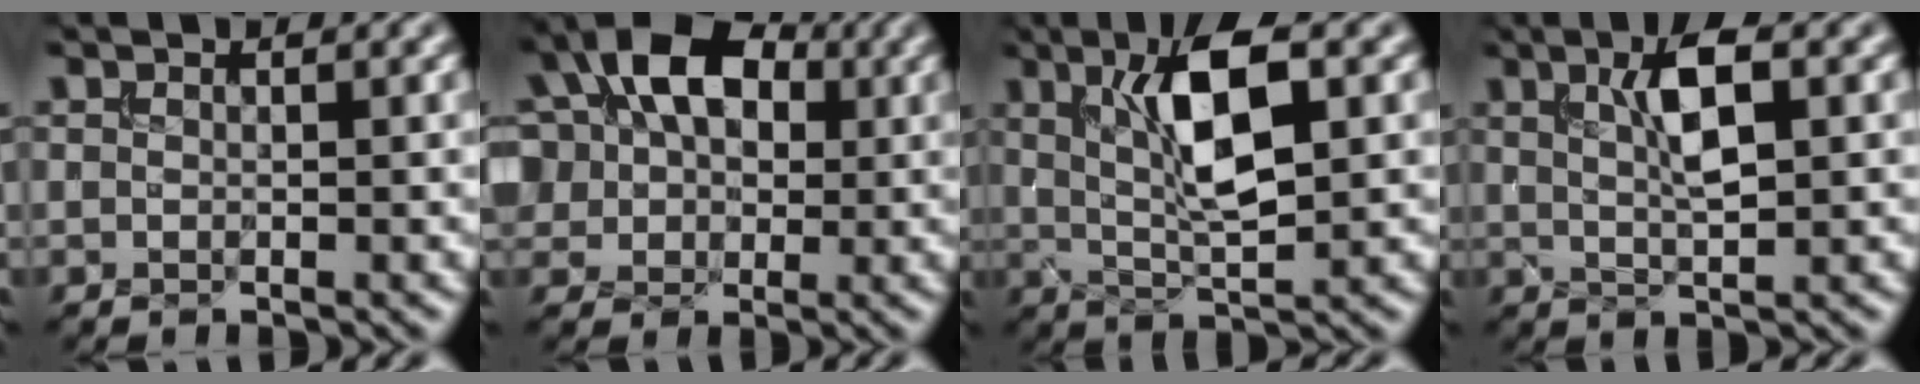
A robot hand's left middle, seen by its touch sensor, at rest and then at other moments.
{"total": 10.6, "force": [3.0, 7.7, 6.7], "torque": [-0.113, 0.048, 0.032]}
{"total": 6.9, "force": [1.6, 2.1, 6.4], "torque": [-0.111, 0.005, 0.031]}
{"total": 4.1, "force": [1.2, 1.1, 3.8], "torque": [-0.067, 0.007, 0.022]}